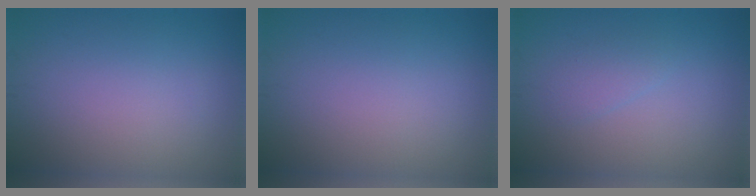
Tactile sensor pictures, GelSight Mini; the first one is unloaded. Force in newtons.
{"total": 0.0}
{"total": 1.3, "press": 1.3, "slide": 0.2}